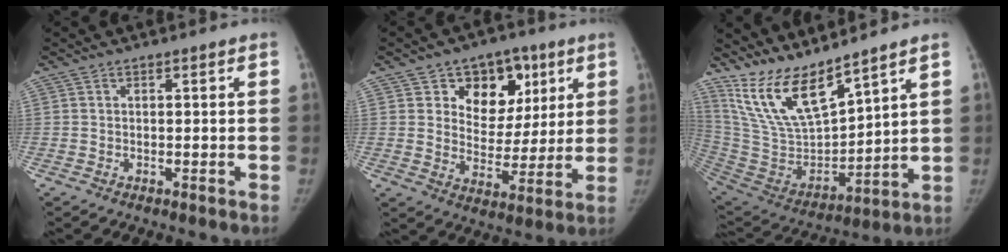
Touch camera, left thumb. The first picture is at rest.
{"total": 12.8, "force": [5.9, 9.6, 6.1], "torque": [-0.037, -0.020, 0.092]}
{"total": 16.3, "force": [13.1, 3.7, 8.9], "torque": [-0.147, -0.078, 0.274]}